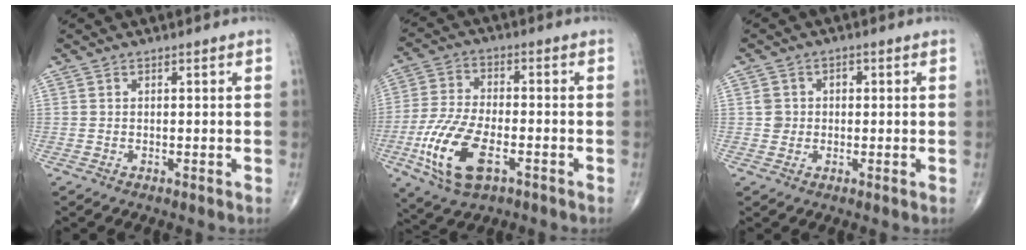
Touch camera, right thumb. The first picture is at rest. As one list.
[{"total": 14.1, "force": [-5.2, 6.7, 11.3], "torque": [-0.237, 0.009, -0.096]}, {"total": 3.1, "force": [0.1, 3.0, 0.8], "torque": [0.008, 0.008, 0.000]}]